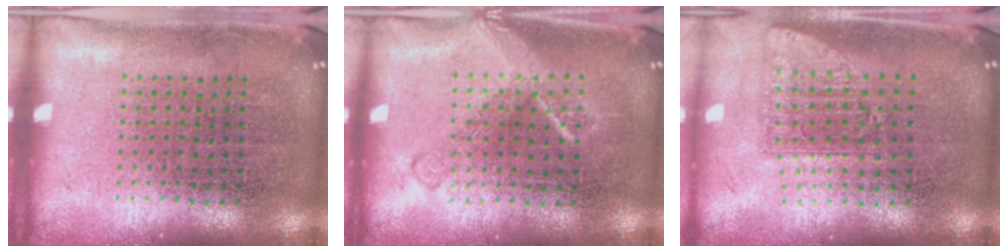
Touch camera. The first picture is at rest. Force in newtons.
{"total": 2.3, "press": 2.3, "slide": 0.4}
{"total": 1.6, "press": 1.1, "slide": 1.0}